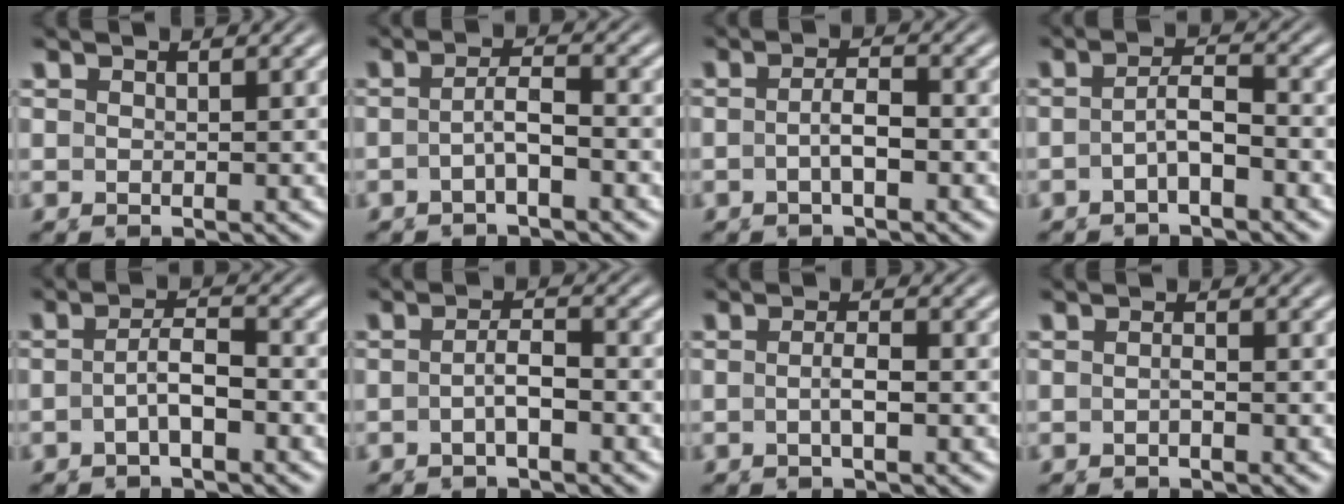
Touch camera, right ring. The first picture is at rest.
{"total": 2.2, "force": [-1.3, -0.1, 1.8], "torque": [-0.032, -0.002, -0.022]}
{"total": 2.0, "force": [-0.8, 0.0, 1.9], "torque": [-0.031, -0.003, -0.015]}
{"total": 2.4, "force": [-1.5, 0.3, 1.8], "torque": [-0.031, -0.005, -0.024]}
{"total": 2.5, "force": [-1.5, 0.1, 2.0], "torque": [-0.035, -0.004, -0.022]}
{"total": 2.0, "force": [-1.1, 0.1, 1.7], "torque": [-0.026, -0.003, -0.019]}
{"total": 1.7, "force": [-0.7, -0.4, 1.6], "torque": [-0.028, -0.003, -0.011]}
{"total": 1.0, "force": [-0.6, 0.1, 0.8], "torque": [-0.014, 0.002, -0.012]}